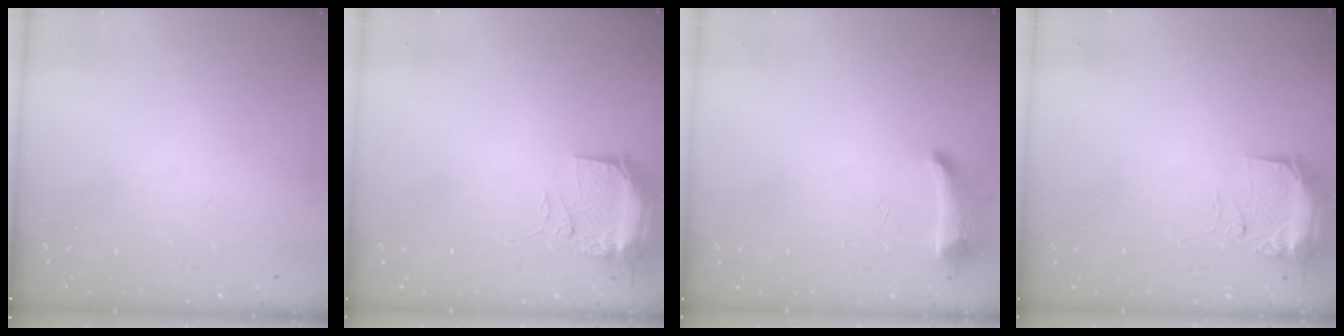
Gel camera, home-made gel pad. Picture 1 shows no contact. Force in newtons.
{"total": 14.8, "press": 11.3, "slide": 9.5}
{"total": 8.3, "press": 8.1, "slide": 1.8}
{"total": 9.2, "press": 9.0, "slide": 1.5}